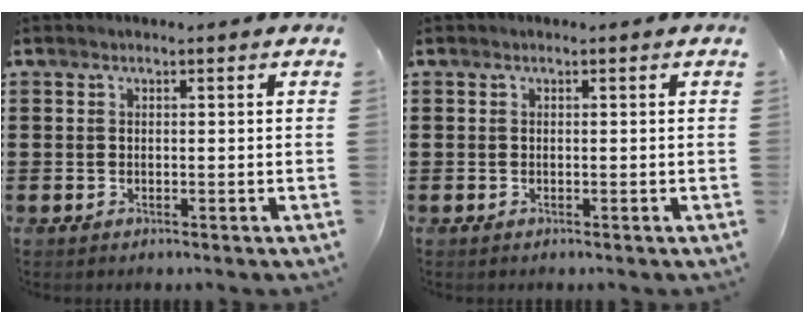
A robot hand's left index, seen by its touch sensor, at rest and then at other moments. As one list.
[{"total": 0.0}]